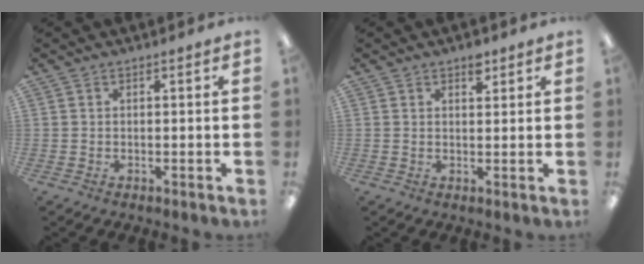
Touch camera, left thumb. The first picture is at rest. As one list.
[{"total": 3.1, "force": [2.1, 1.5, 1.6], "torque": [-0.001, -0.012, 0.032]}]